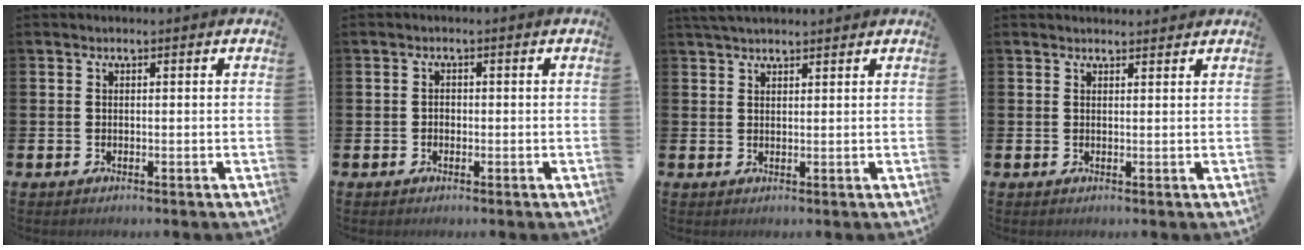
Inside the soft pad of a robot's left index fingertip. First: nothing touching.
{"total": 0.9, "force": [-0.4, 0.8, 0.3], "torque": [-0.002, 0.002, -0.010]}
{"total": 2.7, "force": [2.5, 0.6, 0.9], "torque": [-0.015, -0.004, 0.045]}
{"total": 1.3, "force": [1.3, 0.2, 0.0], "torque": [0.013, -0.007, 0.021]}